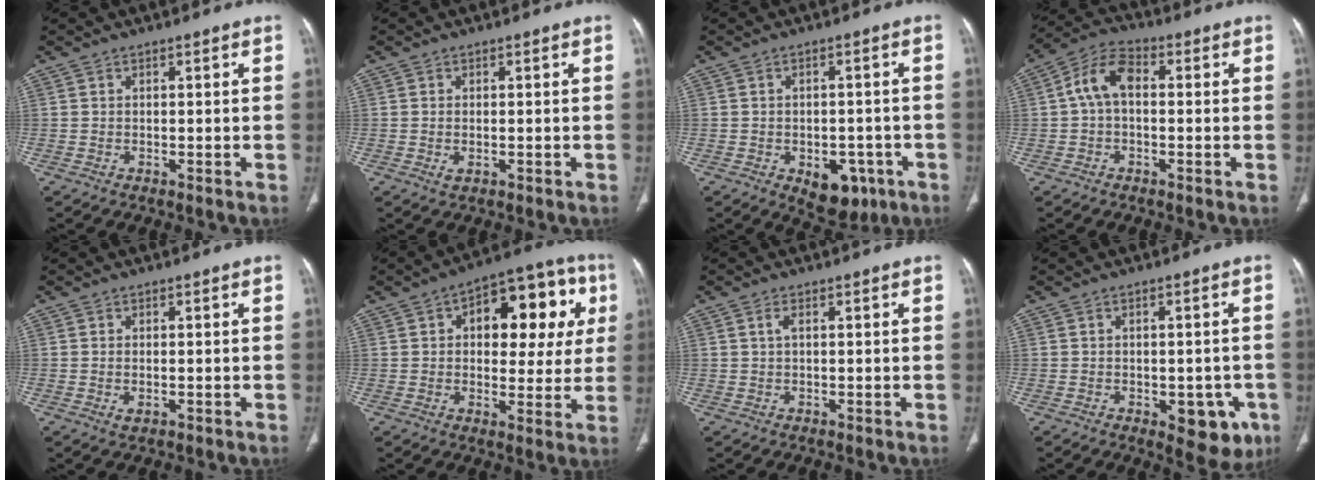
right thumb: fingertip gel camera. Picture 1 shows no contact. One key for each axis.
{"total": 1.5, "fx": -0.4, "fy": 0.8, "fz": 1.2, "tx": -0.028, "ty": -0.001, "tz": -0.003}
{"total": 8.4, "fx": -3.6, "fy": 5.3, "fz": 5.4, "tx": -0.041, "ty": 0.014, "tz": -0.034}
{"total": 7.7, "fx": 0.4, "fy": 4.6, "fz": 6.1, "tx": -0.110, "ty": 0.026, "tz": -0.004}
{"total": 1.6, "fx": -0.4, "fy": 0.8, "fz": 1.3, "tx": -0.027, "ty": -0.001, "tz": -0.003}
{"total": 19.0, "fx": 5.0, "fy": 10.2, "fz": 15.2, "tx": -0.144, "ty": 0.019, "tz": 0.060}
{"total": 1.2, "fx": 0.4, "fy": 0.5, "fz": 1.1, "tx": -0.029, "ty": 0.007, "tz": 0.008}
{"total": 8.7, "fx": -3.4, "fy": 4.7, "fz": 6.6, "tx": -0.044, "ty": 0.005, "tz": -0.033}